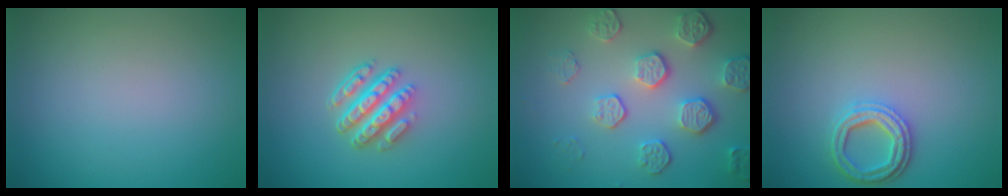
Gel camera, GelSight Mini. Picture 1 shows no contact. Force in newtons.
{"total": 4.6, "press": 3.4, "slide": 3.1}
{"total": 5.4, "press": 4.1, "slide": 3.4}
{"total": 3.2, "press": 2.8, "slide": 1.6}